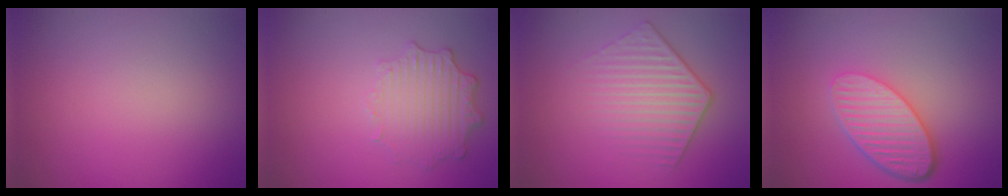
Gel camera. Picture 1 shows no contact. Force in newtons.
{"total": 2.9, "press": 2.4, "slide": 1.6}
{"total": 3.9, "press": 3.4, "slide": 1.8}
{"total": 5.3, "press": 3.8, "slide": 3.6}